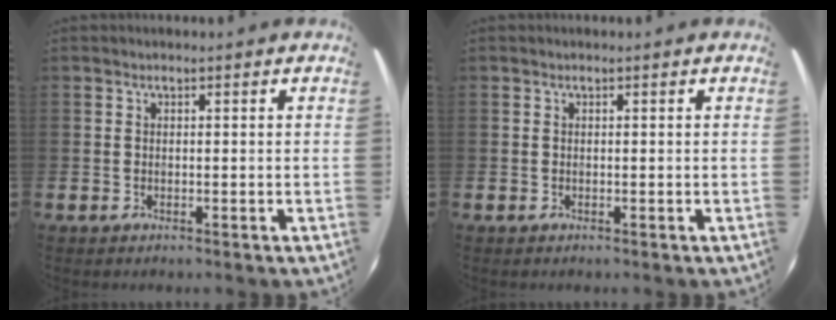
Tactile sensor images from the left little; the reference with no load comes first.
{"total": 0.0}